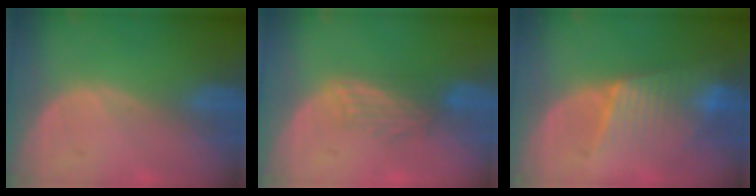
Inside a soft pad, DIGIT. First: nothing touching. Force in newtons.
{"total": 3.2, "press": 3.1, "slide": 0.7}
{"total": 6.4, "press": 6.3, "slide": 0.7}